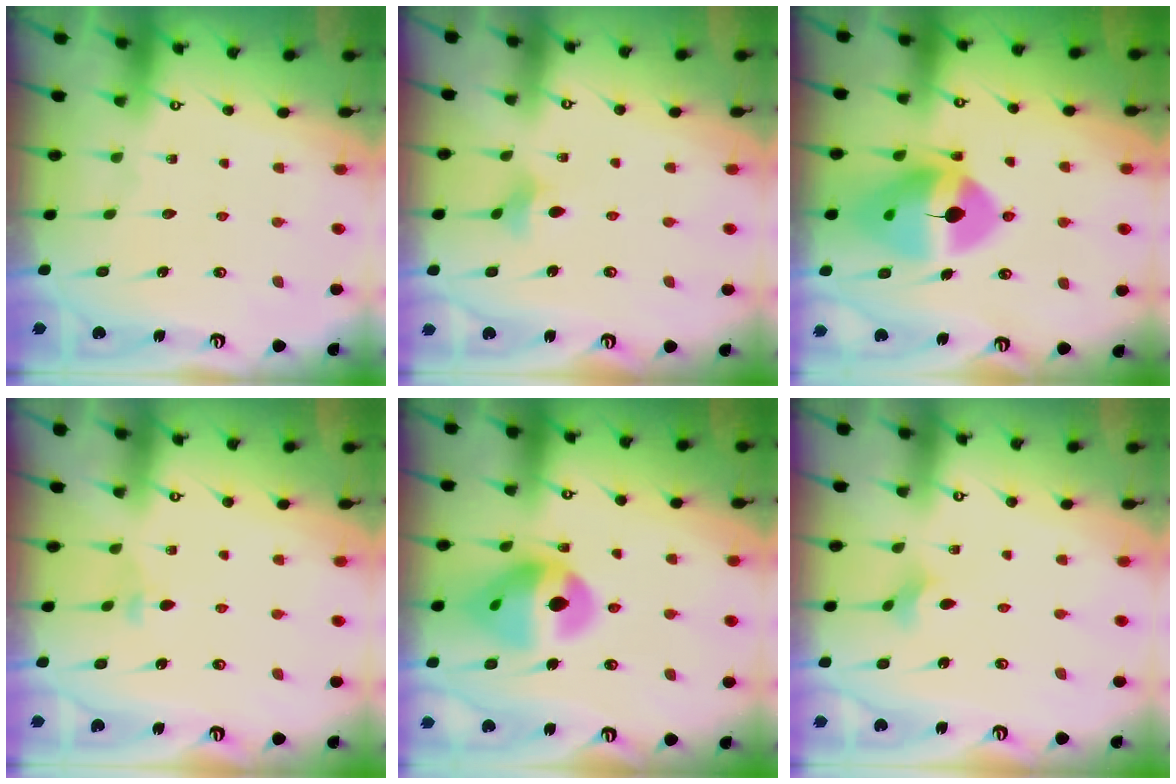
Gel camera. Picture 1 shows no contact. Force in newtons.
{"total": 5.4, "press": 5.3, "slide": 1.0}
{"total": 15.3, "press": 15.1, "slide": 1.9}
{"total": 2.8, "press": 2.7, "slide": 0.8}
{"total": 14.6, "press": 14.6, "slide": 1.5}
{"total": 2.0, "press": 1.9, "slide": 0.6}